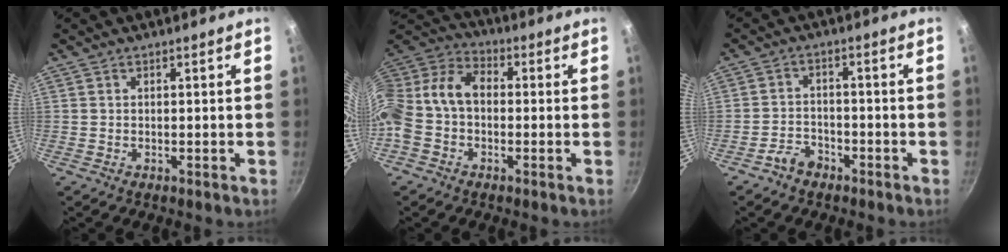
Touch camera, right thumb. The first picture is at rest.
{"total": 16.2, "force": [-1.1, 11.3, 11.5], "torque": [-0.250, 0.039, -0.025]}
{"total": 3.8, "force": [-2.8, 2.3, 1.2], "torque": [-0.013, 0.025, -0.051]}